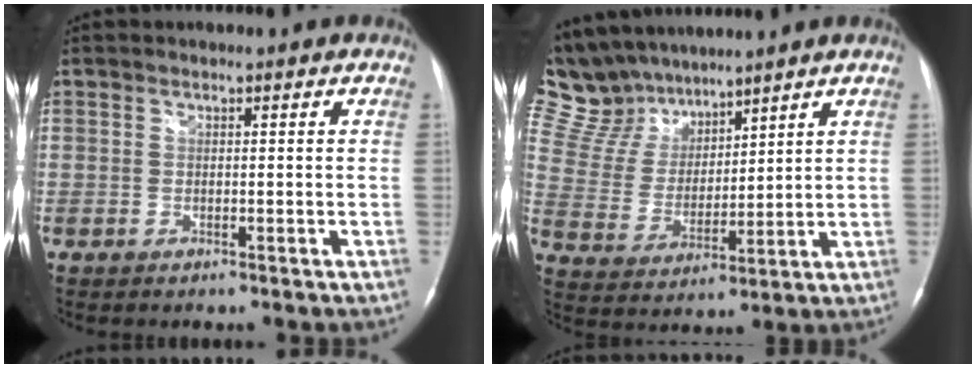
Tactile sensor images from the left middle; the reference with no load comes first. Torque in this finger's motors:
{"motor_torque": [0.27, -0.74, 0.01, -0.05]}